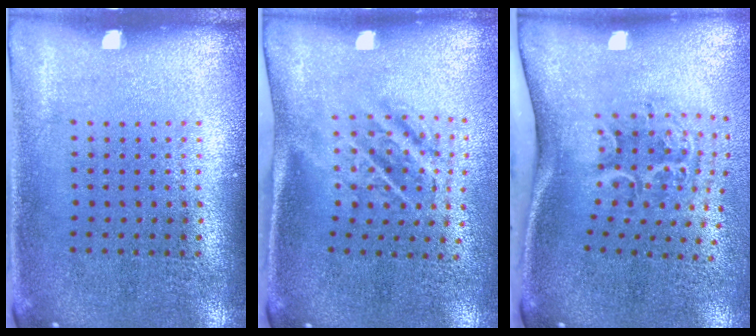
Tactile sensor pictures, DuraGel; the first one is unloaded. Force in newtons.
{"total": 1.8, "press": 1.2, "slide": 1.4}
{"total": 2.2, "press": 1.3, "slide": 1.8}